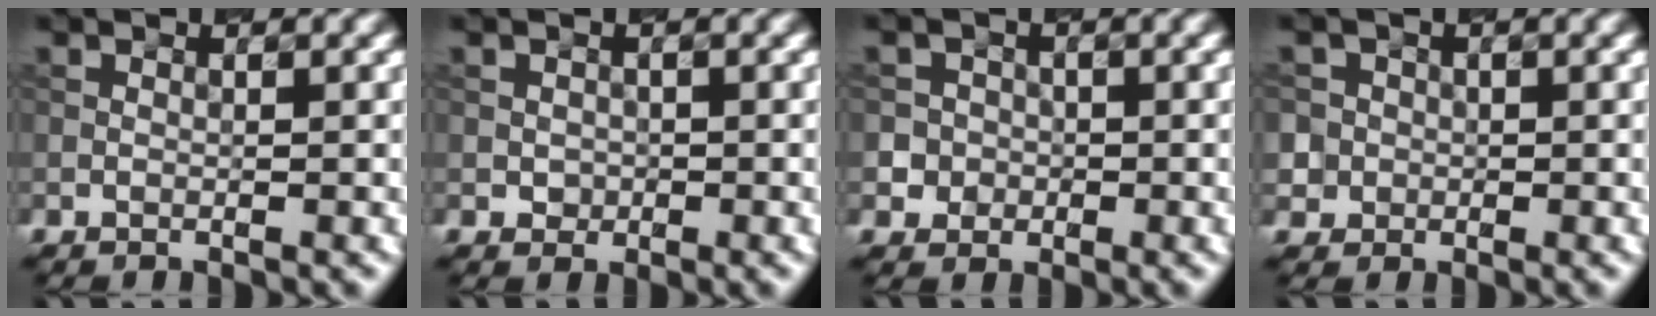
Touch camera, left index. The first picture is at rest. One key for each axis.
{"total": 0.9, "fx": -0.1, "fy": 0.8, "fz": 0.4, "tx": -0.006, "ty": 0.001, "tz": -0.004}
{"total": 2.9, "fx": -0.6, "fy": 2.8, "fz": 0.4, "tx": 0.013, "ty": 0.015, "tz": -0.017}
{"total": 4.0, "fx": 0.1, "fy": 3.9, "fz": 0.9, "tx": -0.015, "ty": 0.022, "tz": -0.008}